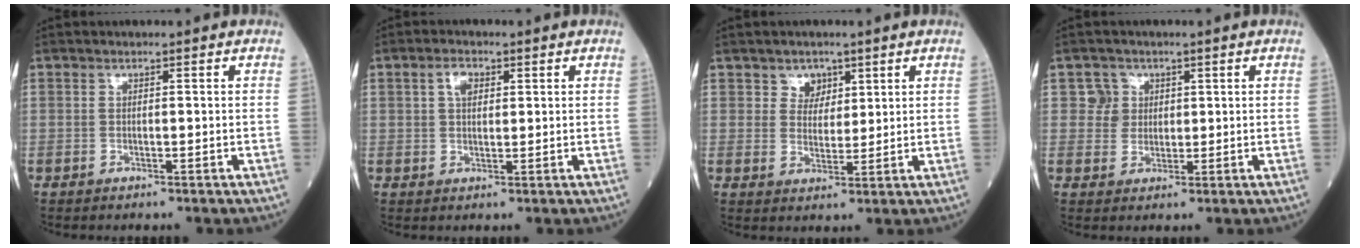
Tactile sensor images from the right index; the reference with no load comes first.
{"total": 3.0, "force": [1.1, 1.7, 2.2], "torque": [-0.041, 0.007, 0.020]}
{"total": 3.3, "force": [2.0, 2.5, 0.7], "torque": [-0.007, 0.002, 0.035]}
{"total": 3.3, "force": [1.1, 3.1, -0.1], "torque": [0.010, 0.004, 0.018]}